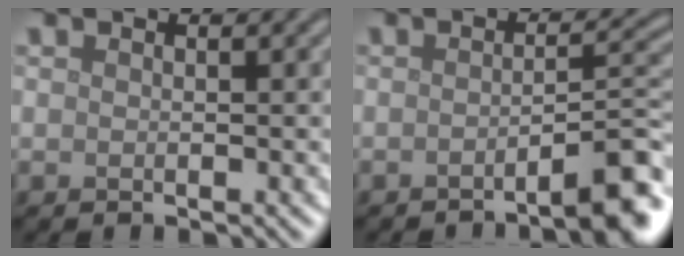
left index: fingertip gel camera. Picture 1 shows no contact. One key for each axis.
{"total": 4.9, "fx": -2.7, "fy": 0.8, "fz": 4.0, "tx": -0.043, "ty": 0.016, "tz": -0.046}